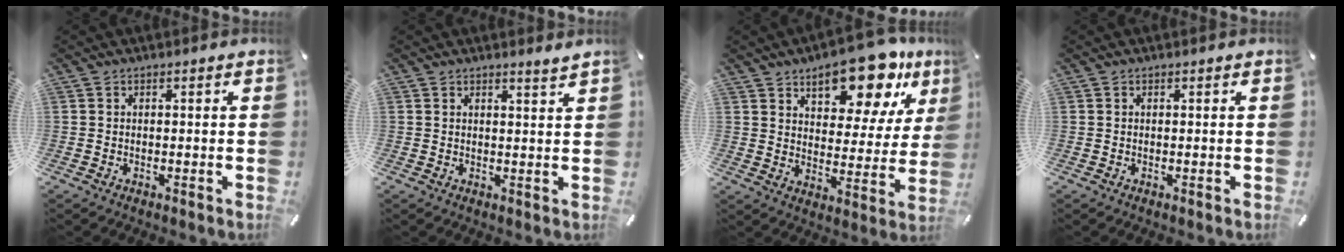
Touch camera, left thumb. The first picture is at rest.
{"total": 2.0, "force": [1.9, -0.3, 0.5], "torque": [-0.012, -0.013, 0.034]}
{"total": 16.7, "force": [12.1, 7.3, 8.9], "torque": [-0.117, -0.078, 0.203]}
{"total": 0.0}